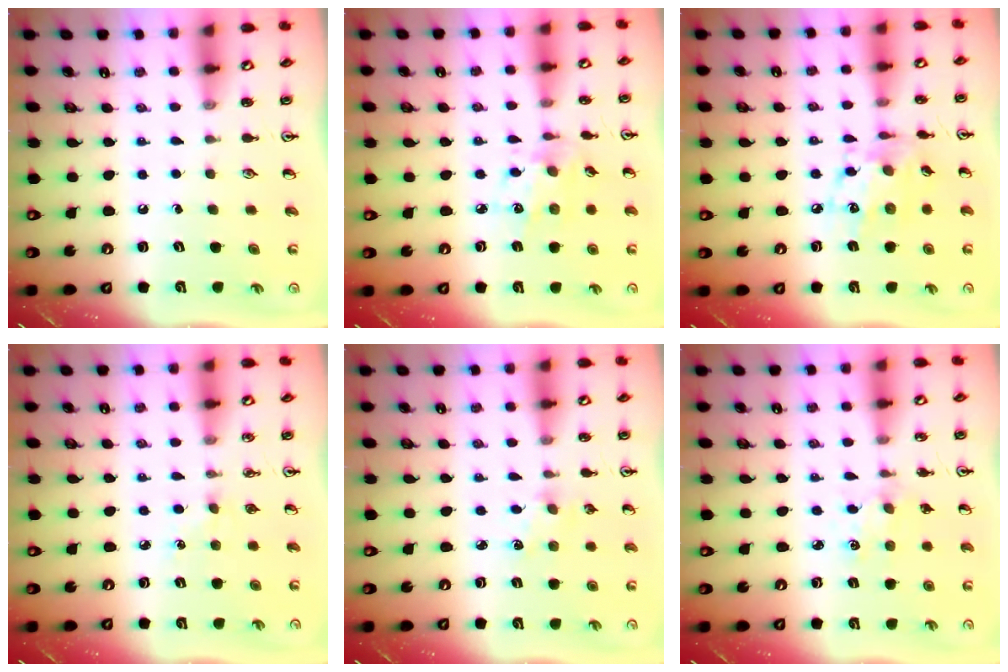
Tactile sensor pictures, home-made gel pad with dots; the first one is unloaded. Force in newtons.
{"total": 6.6, "press": 6.5, "slide": 1.3}
{"total": 10.9, "press": 10.9, "slide": 0.7}
{"total": 3.4, "press": 3.4, "slide": 0.5}
{"total": 2.5, "press": 2.5, "slide": 0.3}
{"total": 2.5, "press": 2.5, "slide": 0.5}